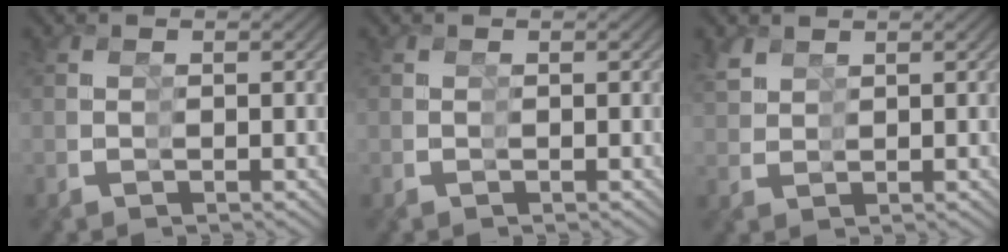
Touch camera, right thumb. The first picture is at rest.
{"total": 0.0}
{"total": 2.8, "force": [2.5, 0.0, -1.2], "torque": [0.020, 0.009, 0.046]}